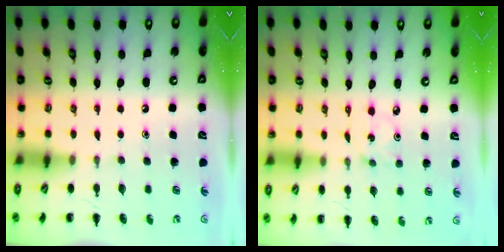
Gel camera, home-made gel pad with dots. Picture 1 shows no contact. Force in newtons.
{"total": 1.5, "press": 1.4, "slide": 0.5}